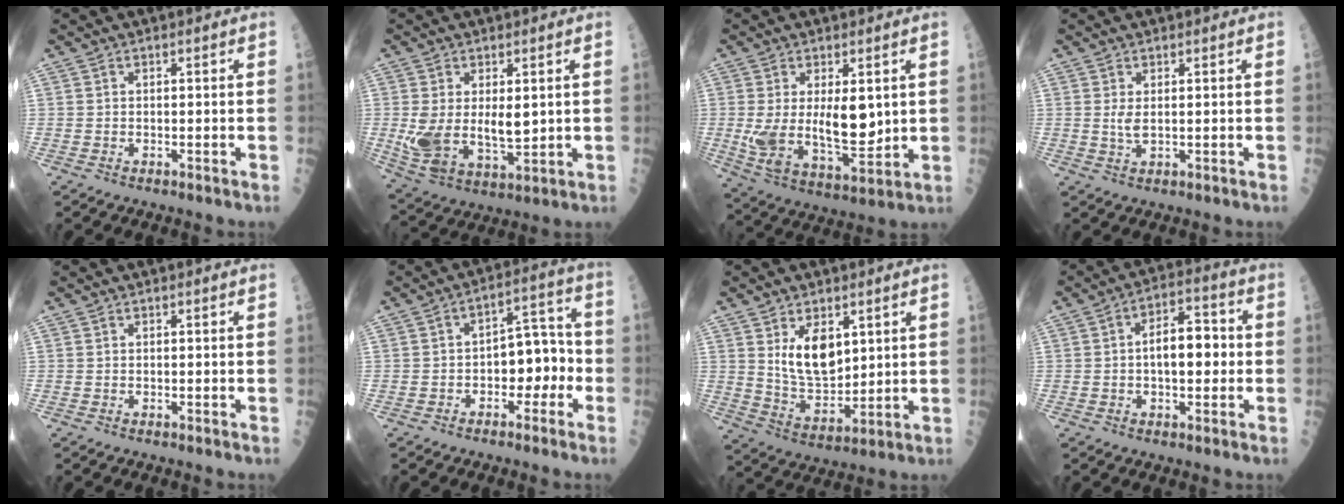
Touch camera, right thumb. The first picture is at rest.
{"total": 11.3, "force": [0.9, 6.3, 9.3], "torque": [-0.167, -0.019, 0.034]}
{"total": 13.2, "force": [1.6, 6.3, 11.5], "torque": [-0.191, -0.031, 0.042]}
{"total": 2.0, "force": [0.5, 0.7, 1.8], "torque": [-0.037, -0.007, 0.013]}
{"total": 0.0}
{"total": 8.8, "force": [-2.3, 5.5, 6.5], "torque": [-0.049, 0.044, -0.041]}
{"total": 10.4, "force": [3.8, 5.9, 7.7], "torque": [-0.107, -0.031, 0.082]}
{"total": 9.7, "force": [0.0, 4.9, 8.3], "torque": [-0.106, 0.022, -0.004]}